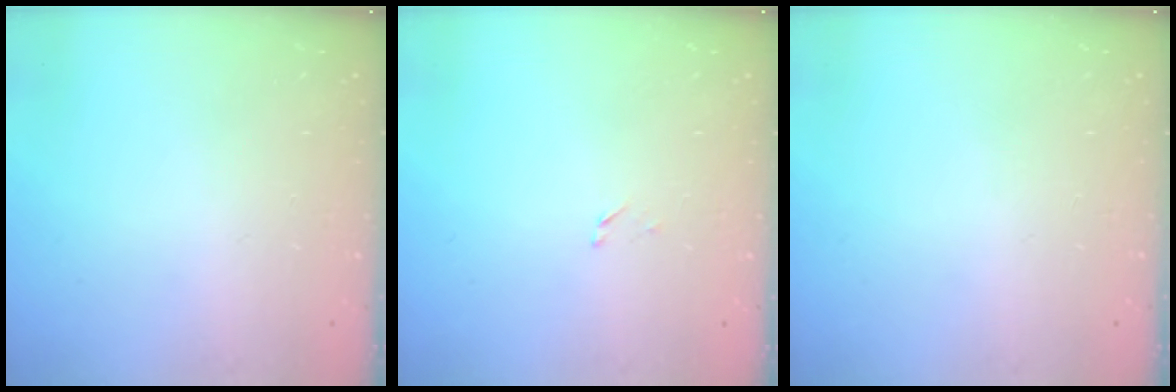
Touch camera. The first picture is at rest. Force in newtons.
{"total": 1.6, "press": 1.6, "slide": 0.2}
{"total": 0.0}